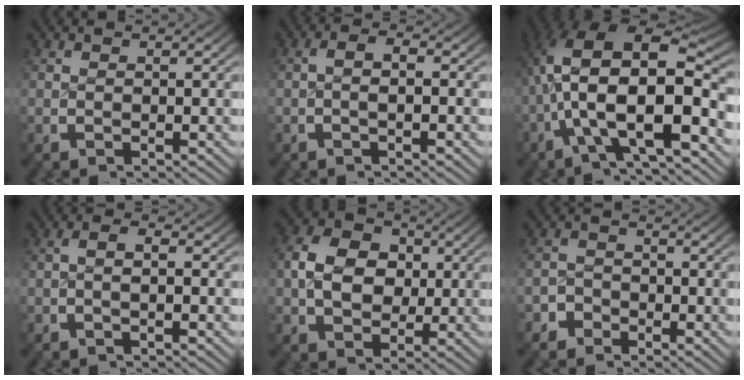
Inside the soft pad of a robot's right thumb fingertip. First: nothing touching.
{"total": 2.1, "force": [-0.2, 0.8, 2.0], "torque": [-0.033, 0.006, -0.010]}
{"total": 14.5, "force": [-0.1, 8.8, 11.5], "torque": [-0.228, -0.033, 0.003]}
{"total": 1.8, "force": [-0.2, 0.6, 1.7], "torque": [-0.029, 0.005, -0.008]}
{"total": 7.7, "force": [0.4, 5.8, 5.1], "torque": [-0.096, -0.020, 0.017]}
{"total": 2.3, "force": [-1.9, 1.3, -0.1], "torque": [0.008, -0.009, -0.035]}